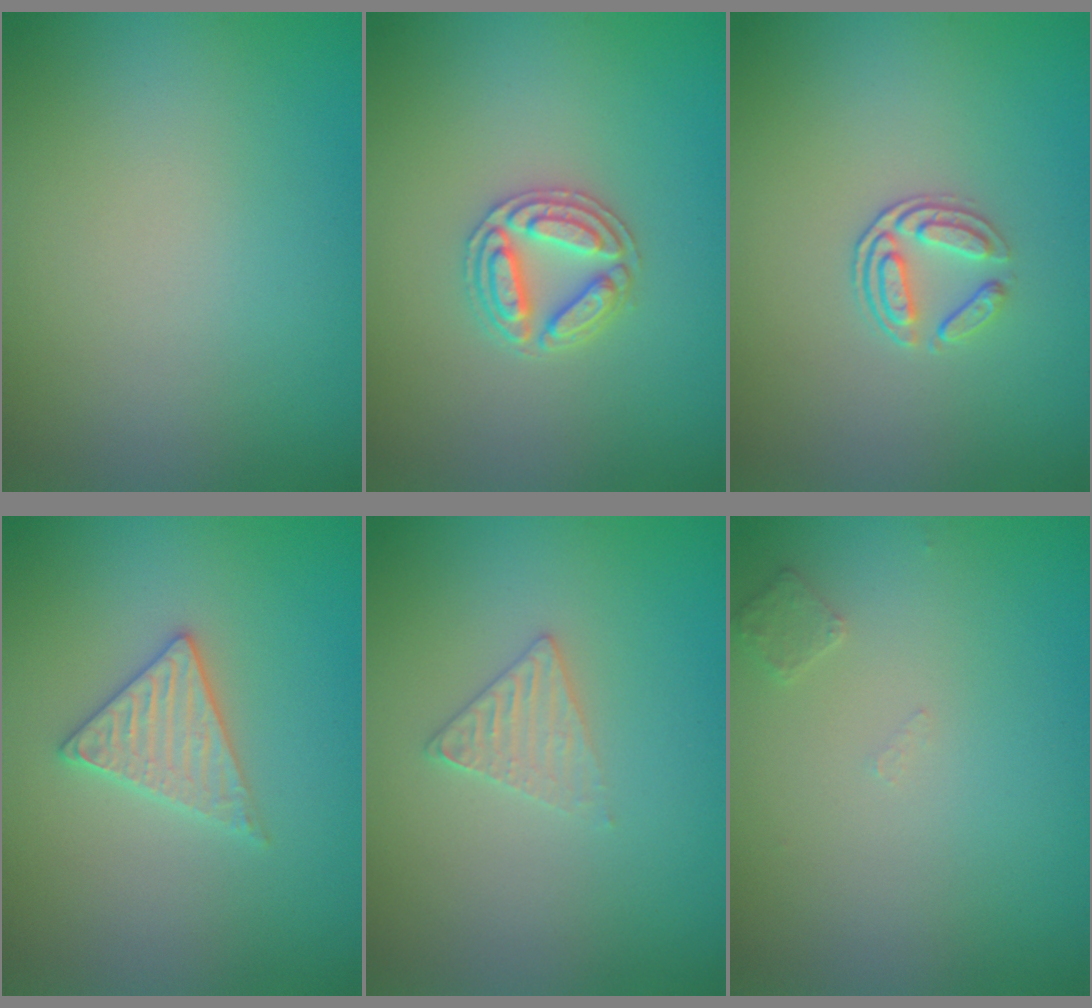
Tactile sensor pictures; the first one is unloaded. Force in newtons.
{"total": 2.9, "press": 2.9, "slide": 0.5}
{"total": 2.0, "press": 1.4, "slide": 1.4}
{"total": 2.6, "press": 2.6, "slide": 0.3}
{"total": 1.6, "press": 1.6, "slide": 0.2}
{"total": 1.0, "press": 1.0, "slide": 0.1}